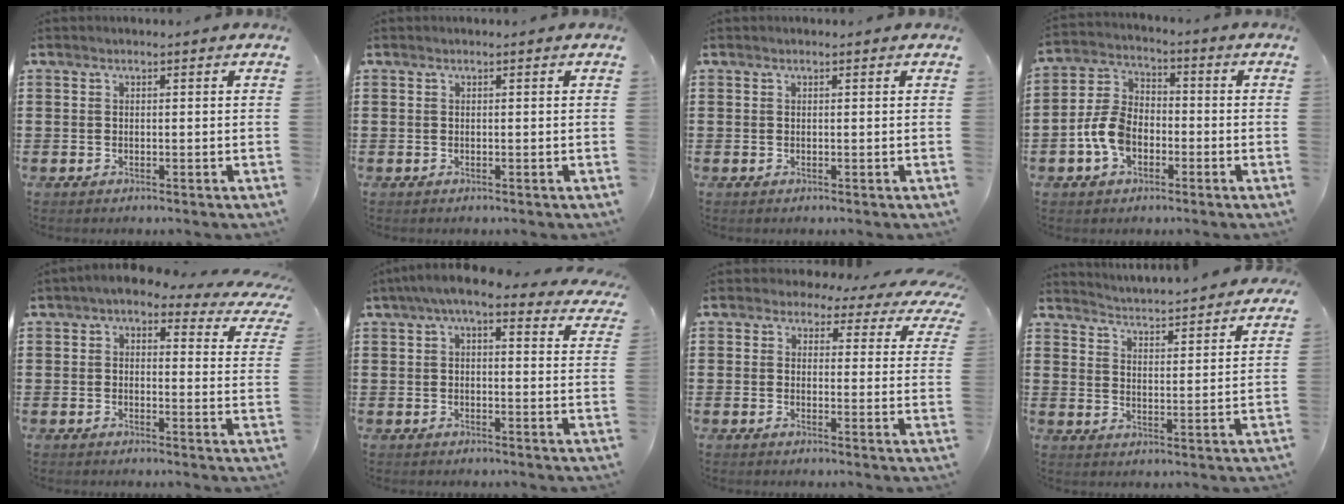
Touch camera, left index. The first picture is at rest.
{"total": 0.0}
{"total": 0.0}
{"total": 7.6, "force": [-2.6, 5.1, 5.1], "torque": [-0.137, 0.006, -0.059]}
{"total": 3.6, "force": [2.7, 1.0, 2.2], "torque": [-0.046, -0.015, 0.041]}
{"total": 6.5, "force": [4.9, 1.1, 4.1], "torque": [-0.092, -0.006, 0.089]}
{"total": 3.0, "force": [2.5, 1.3, 0.9], "torque": [-0.024, -0.013, 0.040]}
{"total": 3.8, "force": [3.7, -0.5, -0.1], "torque": [-0.021, -0.035, 0.059]}